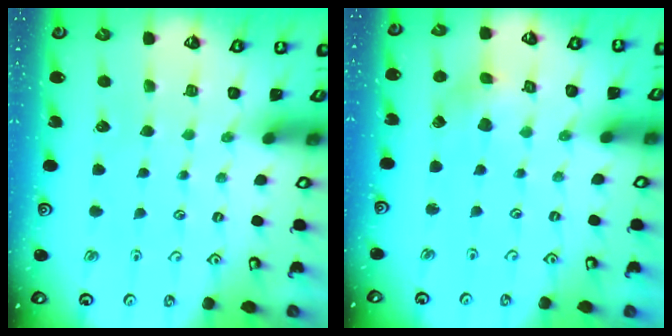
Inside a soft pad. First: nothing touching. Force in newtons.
{"total": 3.5, "press": 3.5, "slide": 0.4}